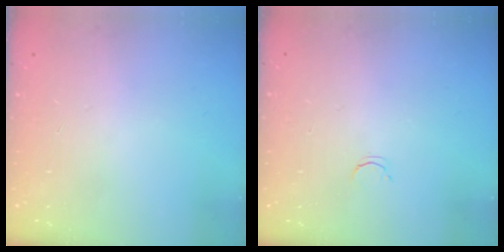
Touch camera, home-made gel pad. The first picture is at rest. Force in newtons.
{"total": 2.1, "press": 2.1, "slide": 0.4}